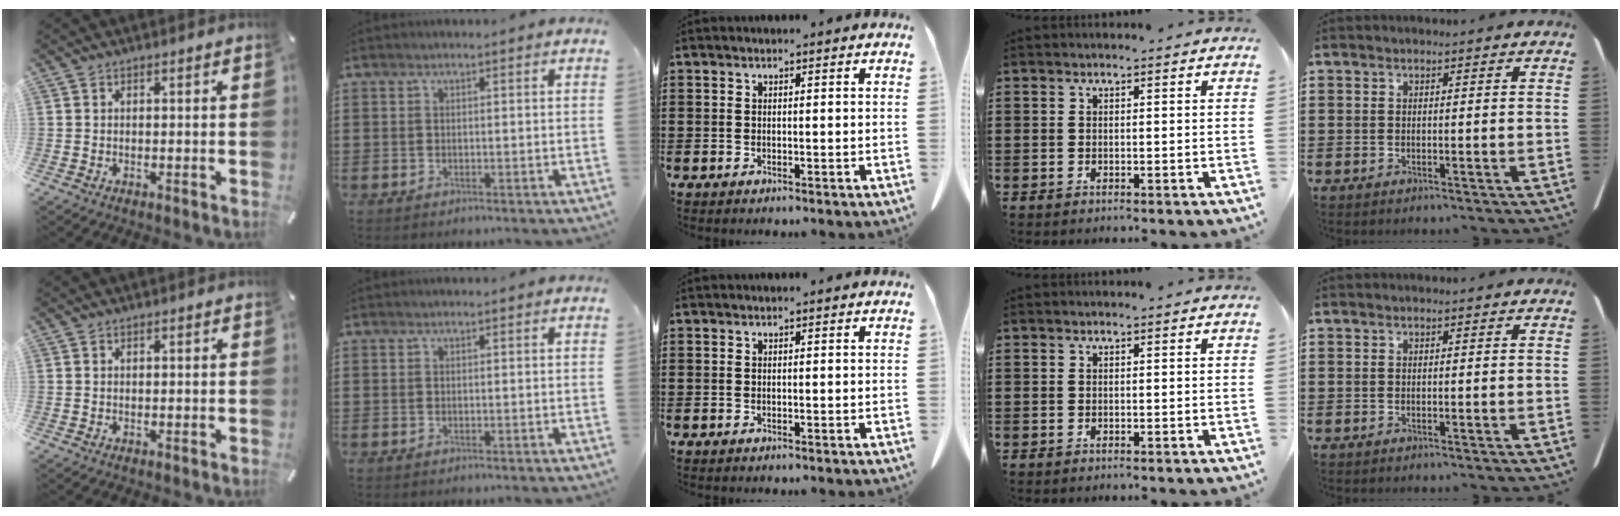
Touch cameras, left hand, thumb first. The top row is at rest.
{}